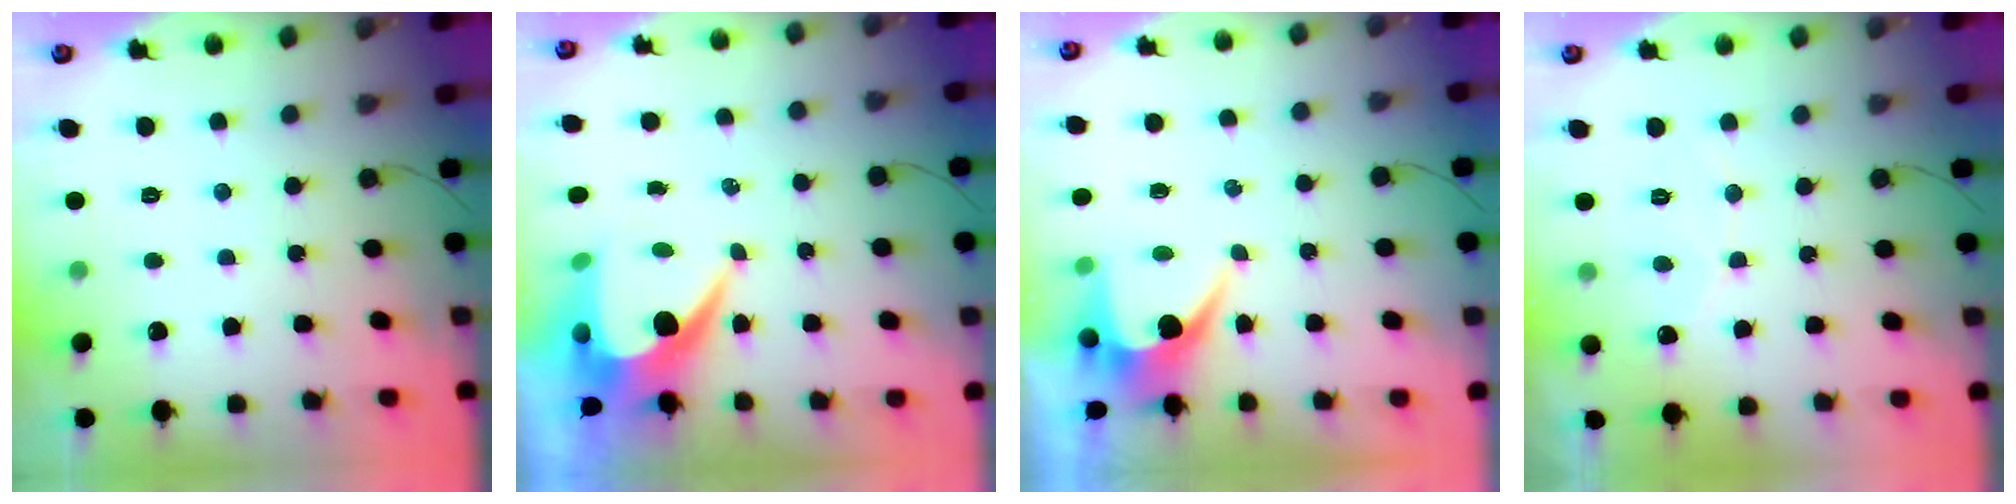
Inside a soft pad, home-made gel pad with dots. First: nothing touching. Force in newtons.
{"total": 10.1, "press": 10.1, "slide": 0.9}
{"total": 7.5, "press": 7.5, "slide": 0.5}
{"total": 5.1, "press": 5.1, "slide": 0.4}